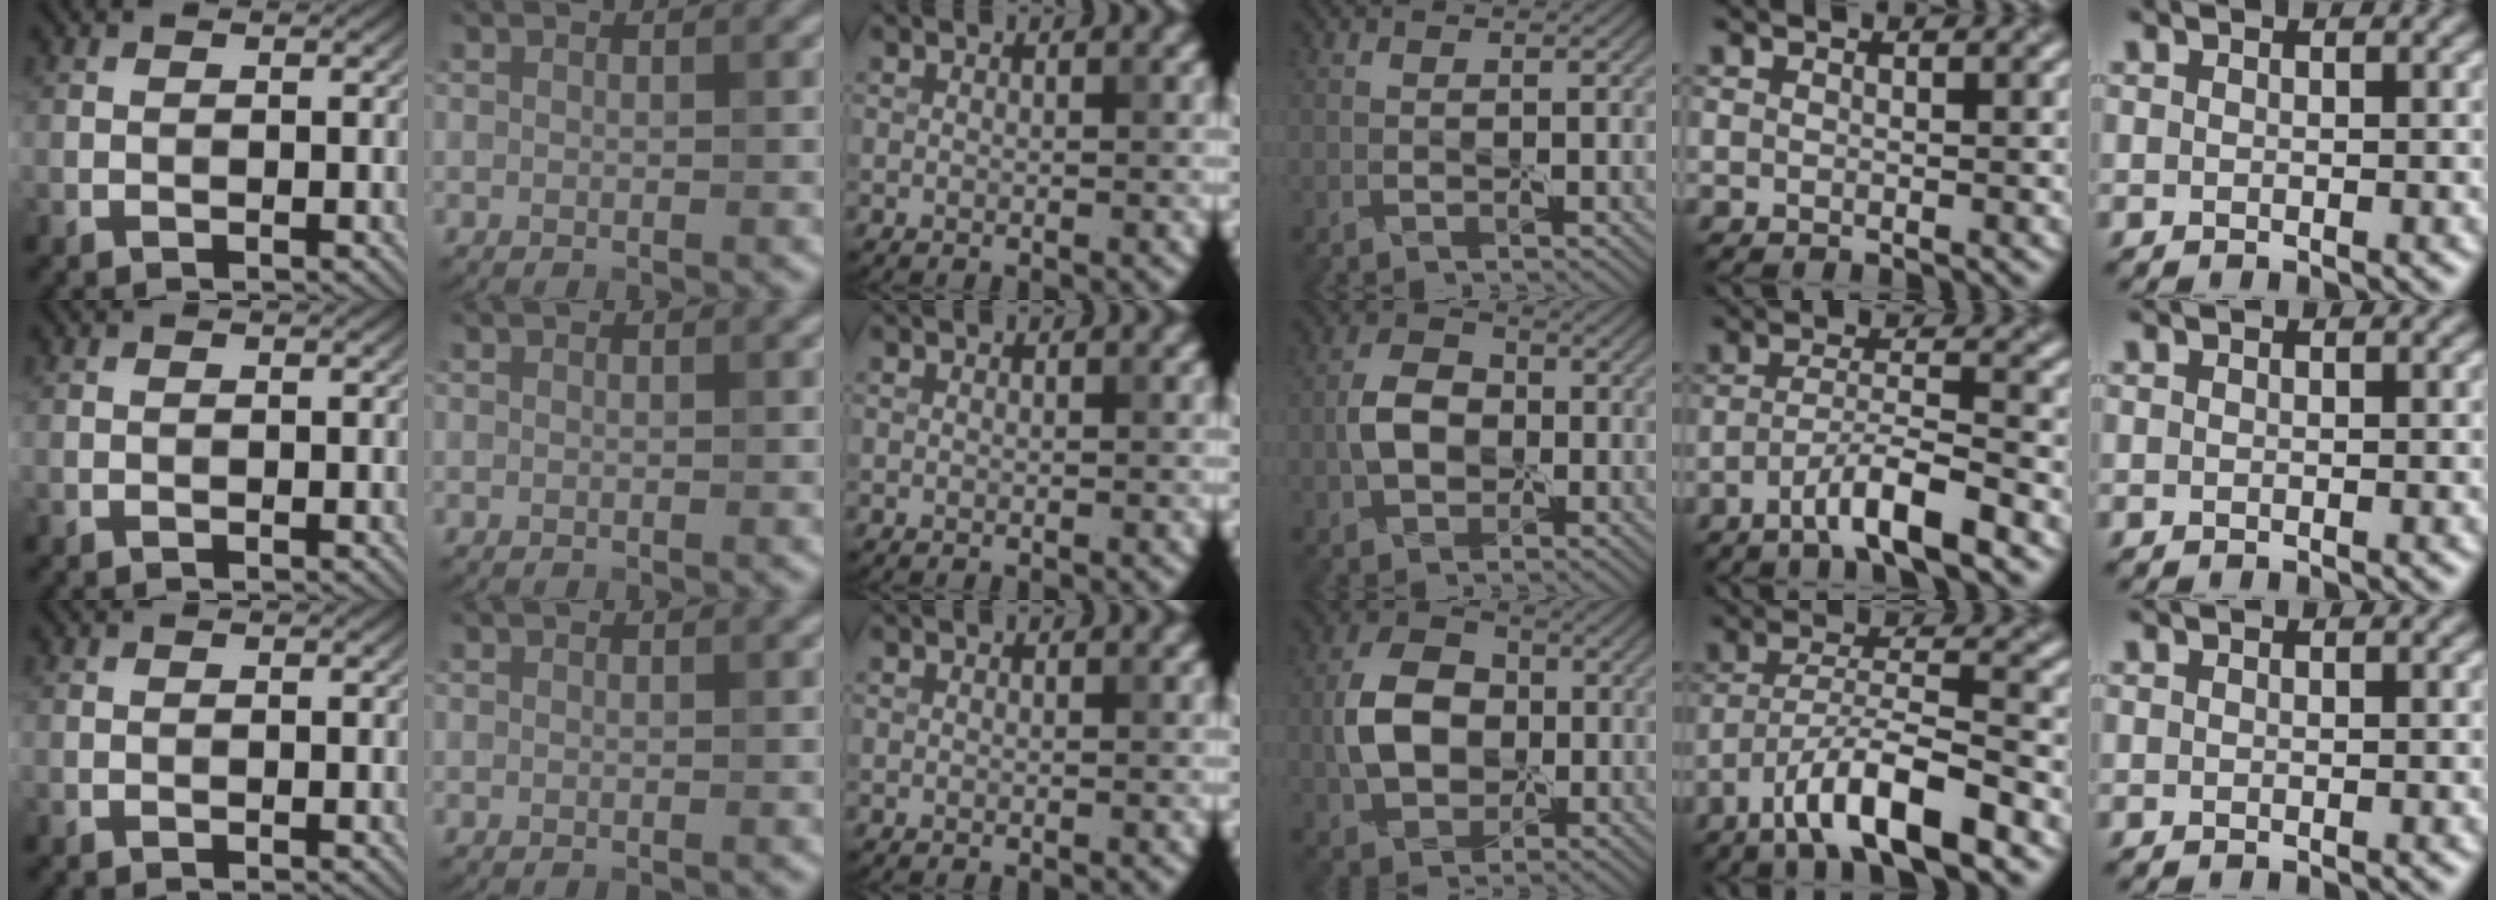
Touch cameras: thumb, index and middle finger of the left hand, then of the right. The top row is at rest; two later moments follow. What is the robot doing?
{"motion": "peel", "object": "bandage"}